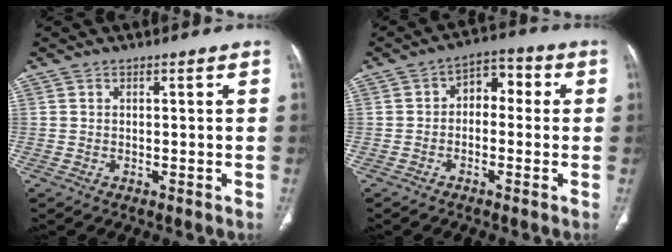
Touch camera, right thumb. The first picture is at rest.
{"total": 6.3, "force": [-0.2, 4.3, 4.6], "torque": [-0.042, 0.032, -0.017]}